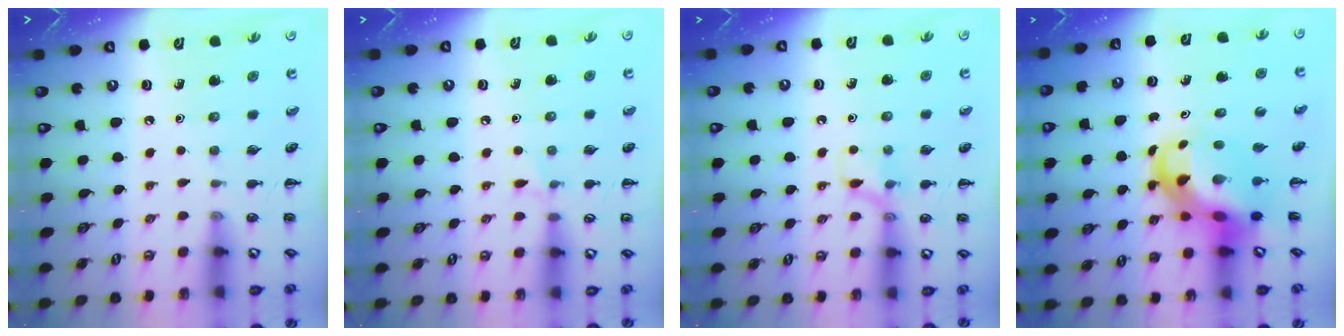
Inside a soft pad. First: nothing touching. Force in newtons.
{"total": 4.6, "press": 4.3, "slide": 1.7}
{"total": 8.0, "press": 7.9, "slide": 1.1}
{"total": 7.9, "press": 7.5, "slide": 2.3}